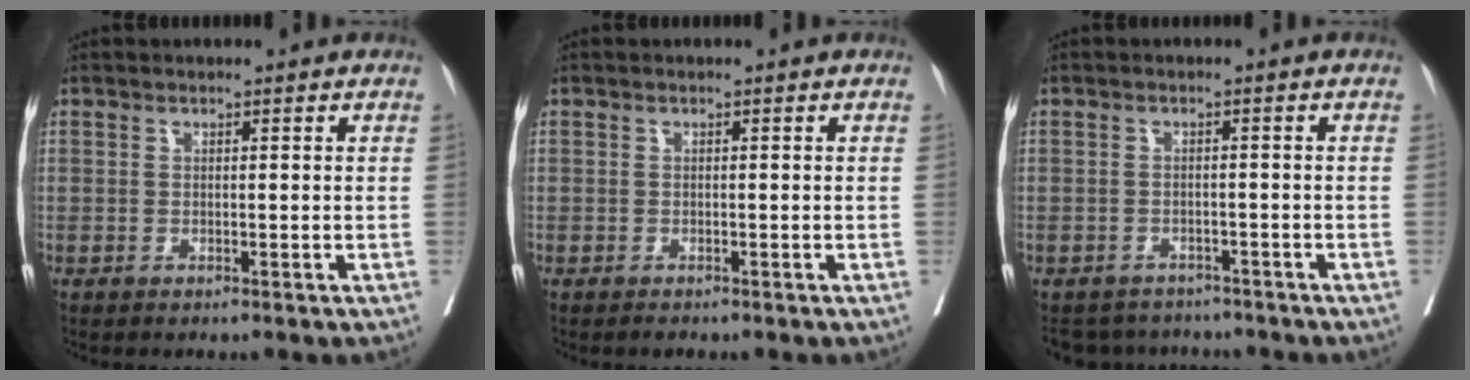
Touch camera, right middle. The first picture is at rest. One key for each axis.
{"total": 0.6, "fx": -0.6, "fy": 0.2, "fz": 0.2, "tx": -0.006, "ty": -0.002, "tz": -0.007}
{"total": 6.2, "fx": -5.9, "fy": 2.0, "fz": 0.1, "tx": 0.004, "ty": 0.008, "tz": -0.079}